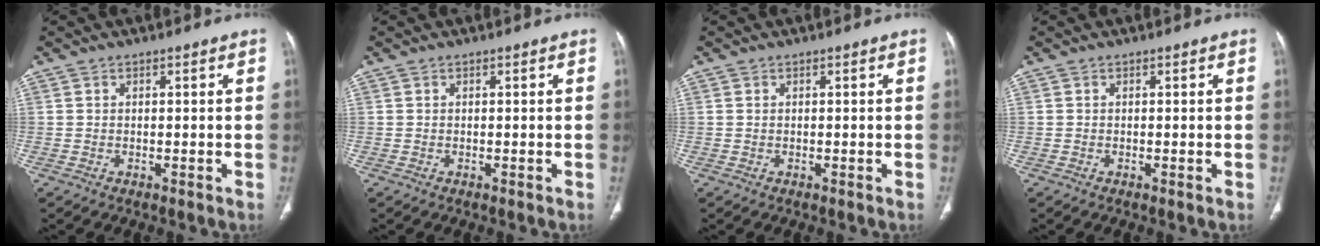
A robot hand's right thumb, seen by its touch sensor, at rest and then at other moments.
{"total": 0.0}
{"total": 0.0}
{"total": 0.0}